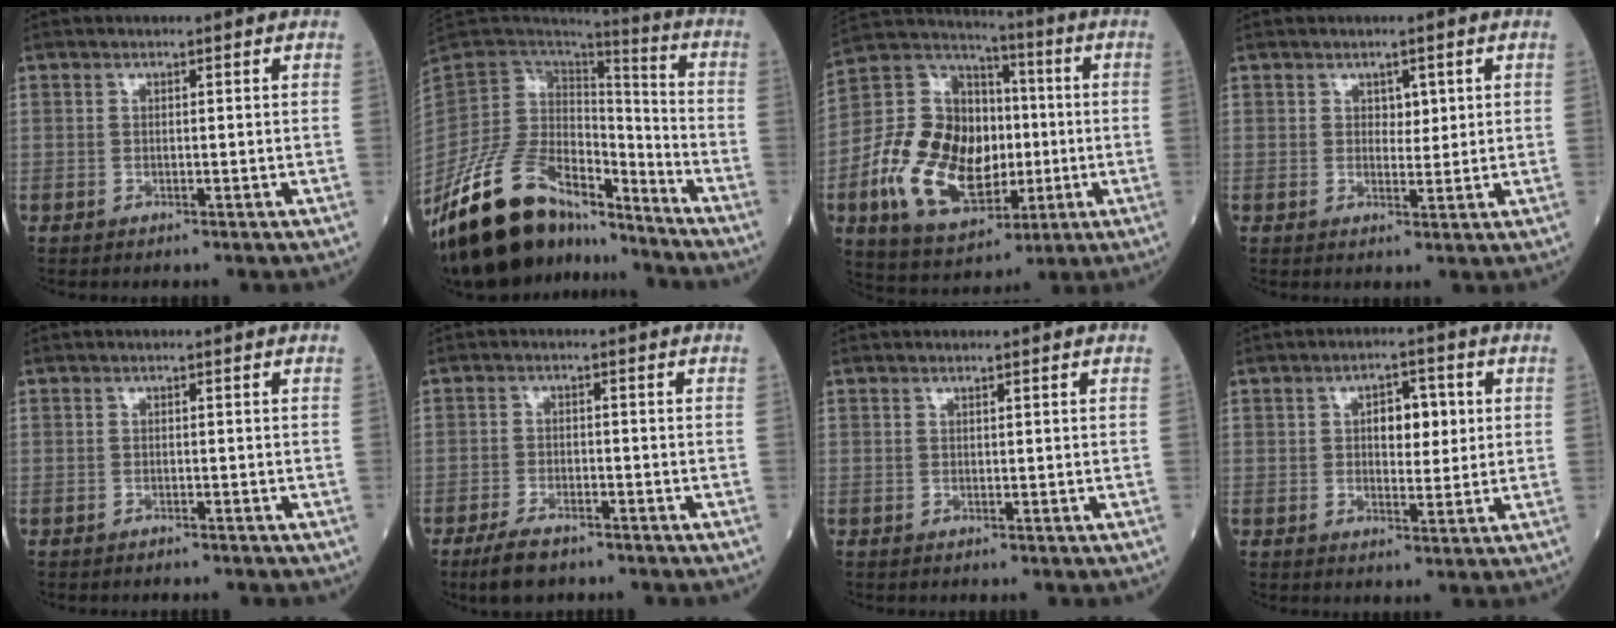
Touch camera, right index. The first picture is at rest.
{"total": 21.4, "force": [-16.8, 8.4, 10.3], "torque": [-0.224, 0.023, -0.298]}
{"total": 19.0, "force": [-3.6, 12.0, 14.3], "torque": [-0.296, 0.021, -0.053]}
{"total": 2.2, "force": [0.9, 1.3, 1.4], "torque": [-0.015, -0.004, 0.013]}
{"total": 1.5, "force": [-1.4, 0.4, 0.4], "torque": [-0.015, -0.003, -0.017]}
{"total": 5.1, "force": [-3.9, 1.7, 2.7], "torque": [-0.062, -0.007, -0.068]}
{"total": 0.0}
{"total": 5.4, "force": [1.2, 2.6, 4.6], "torque": [-0.067, 0.009, 0.018]}